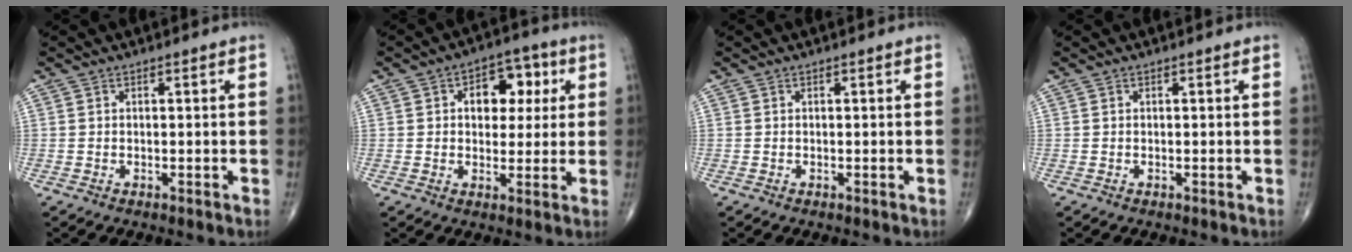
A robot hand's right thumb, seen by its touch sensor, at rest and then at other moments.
{"total": 9.4, "force": [2.4, 6.2, 6.6], "torque": [-0.045, 0.007, 0.031]}
{"total": 0.0}
{"total": 0.0}